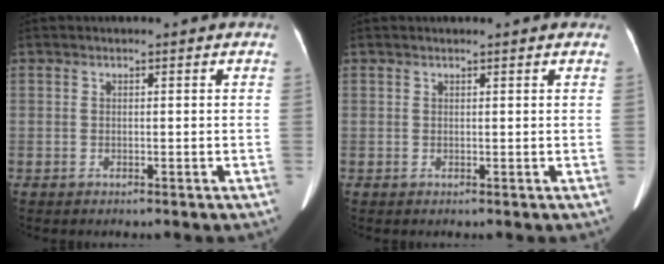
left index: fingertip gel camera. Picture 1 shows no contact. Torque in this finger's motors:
{"motor_torque": [0.02, -0.07, 0.01, -0.01]}